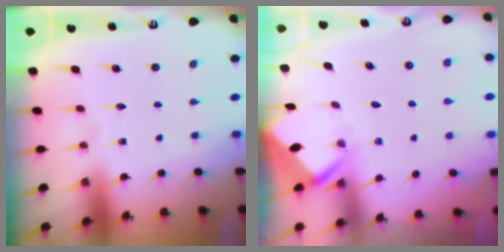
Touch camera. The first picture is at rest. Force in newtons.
{"total": 3.3, "press": 3.2, "slide": 0.3}